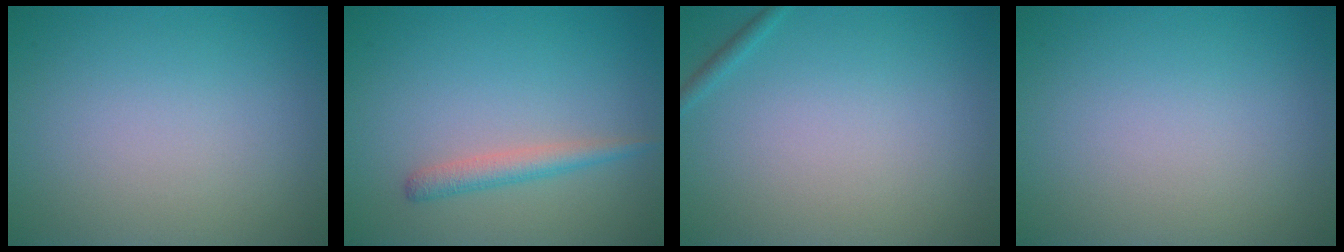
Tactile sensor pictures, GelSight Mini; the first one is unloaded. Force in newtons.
{"total": 1.9, "press": 1.9, "slide": 0.0}
{"total": 0.7, "press": 0.7, "slide": 0.0}
{"total": 0.0}